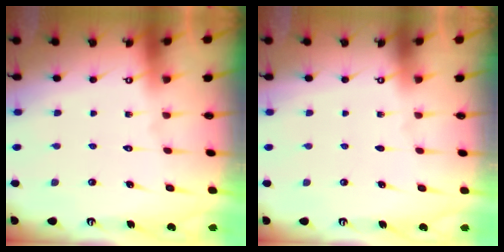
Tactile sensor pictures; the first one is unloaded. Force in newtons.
{"total": 0.0}